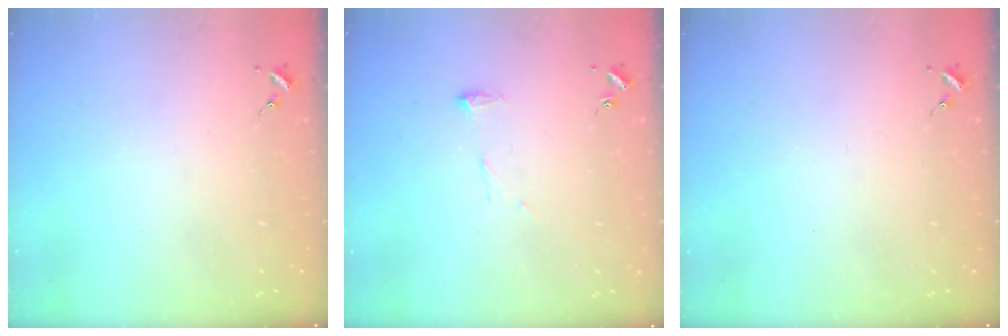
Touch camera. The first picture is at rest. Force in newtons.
{"total": 7.6, "press": 7.6, "slide": 0.1}
{"total": 0.0}